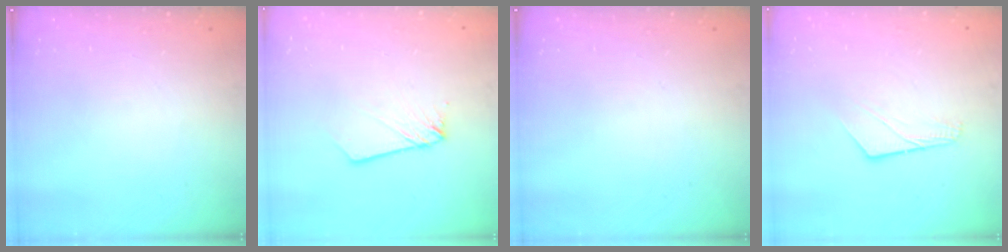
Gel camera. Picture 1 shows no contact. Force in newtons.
{"total": 2.5, "press": 2.5, "slide": 0.1}
{"total": 0.0}
{"total": 7.2, "press": 7.2, "slide": 0.9}